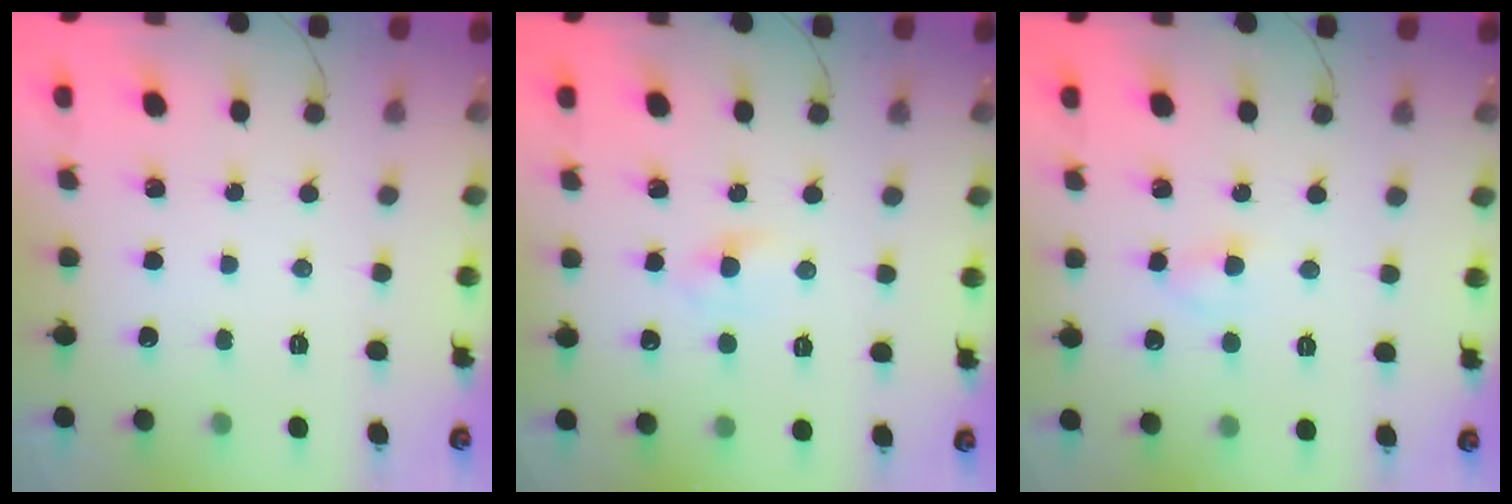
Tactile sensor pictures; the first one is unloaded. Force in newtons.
{"total": 2.0, "press": 1.8, "slide": 0.9}
{"total": 2.6, "press": 2.4, "slide": 1.1}